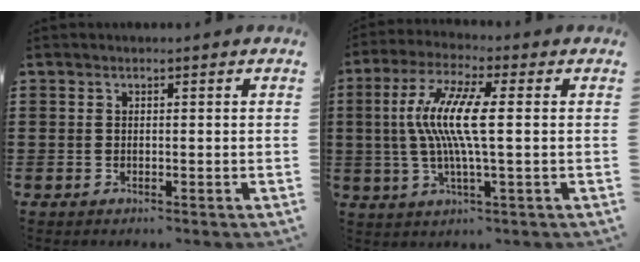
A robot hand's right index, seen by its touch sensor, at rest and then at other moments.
{"total": 9.3, "force": [0.3, 1.0, 9.3], "torque": [-0.205, -0.014, -0.009]}